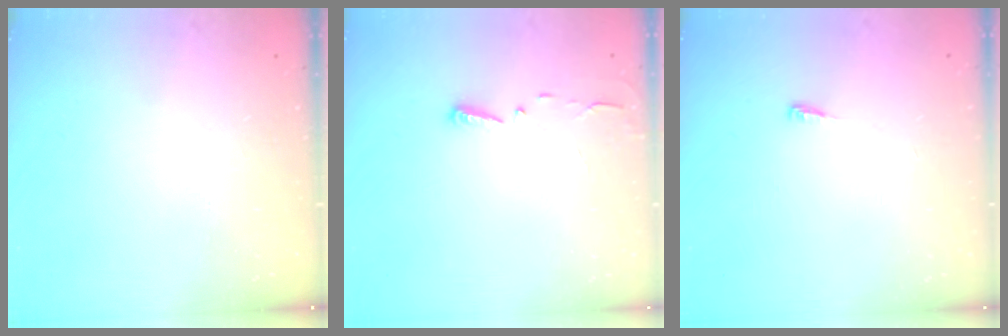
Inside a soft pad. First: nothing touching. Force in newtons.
{"total": 3.0, "press": 2.9, "slide": 0.3}
{"total": 3.4, "press": 3.3, "slide": 0.7}